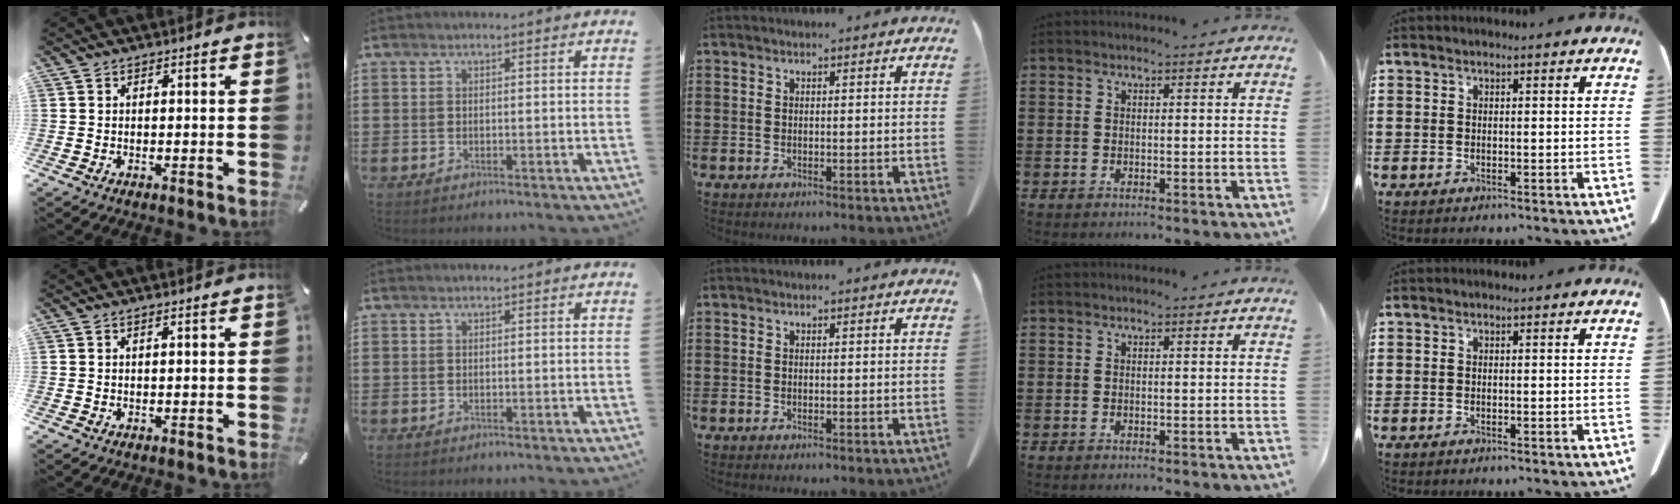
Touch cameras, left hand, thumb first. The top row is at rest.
{"thumb": {"total": 0.7, "force": [0.2, 0.1, 0.7], "torque": [-0.011, 0.000, 0.003]}}